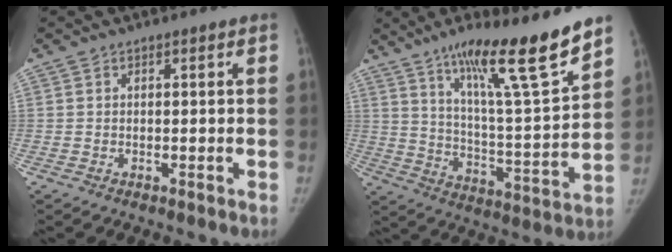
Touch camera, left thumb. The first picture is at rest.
{"total": 19.8, "force": [13.8, 1.7, 14.1], "torque": [-0.201, -0.078, 0.230]}